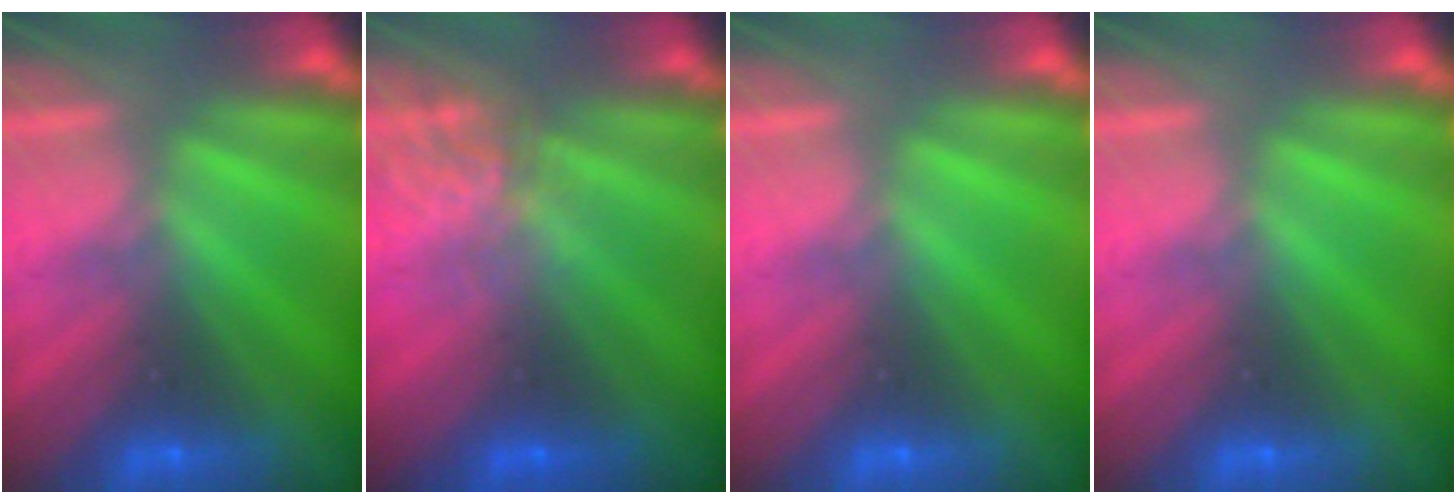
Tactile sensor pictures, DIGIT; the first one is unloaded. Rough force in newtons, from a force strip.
{"total": 3.9}
{"total": 0.0}
{"total": 0.0}